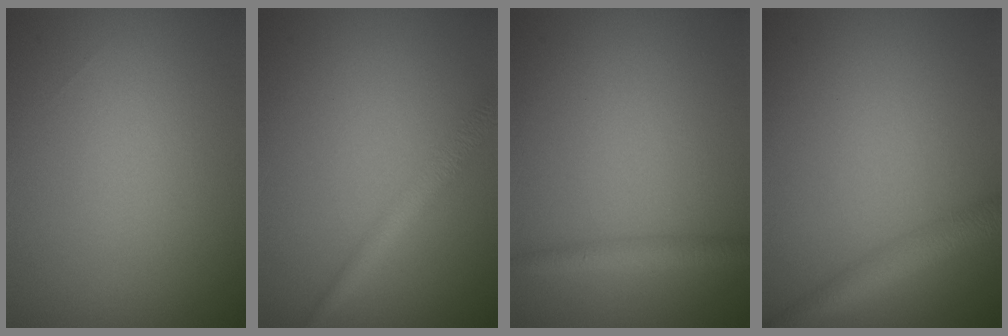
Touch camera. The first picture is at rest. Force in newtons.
{"total": 2.5, "press": 2.5, "slide": 0.1}
{"total": 1.8, "press": 1.8, "slide": 0.1}
{"total": 3.4, "press": 3.4, "slide": 0.2}